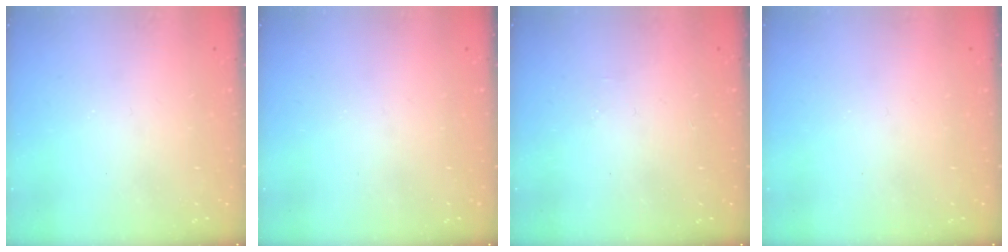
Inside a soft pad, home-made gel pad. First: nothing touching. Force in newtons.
{"total": 0.0}
{"total": 1.2, "press": 1.2, "slide": 0.3}
{"total": 0.0}